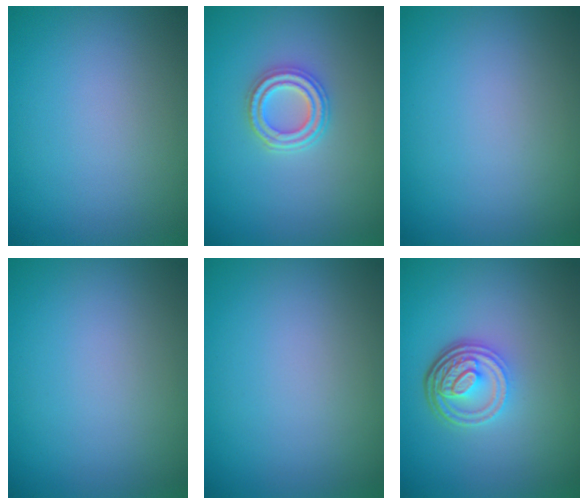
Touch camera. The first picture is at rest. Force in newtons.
{"total": 2.9, "press": 2.5, "slide": 1.4}
{"total": 0.0}
{"total": 0.0}
{"total": 0.0}
{"total": 4.9, "press": 3.5, "slide": 3.4}